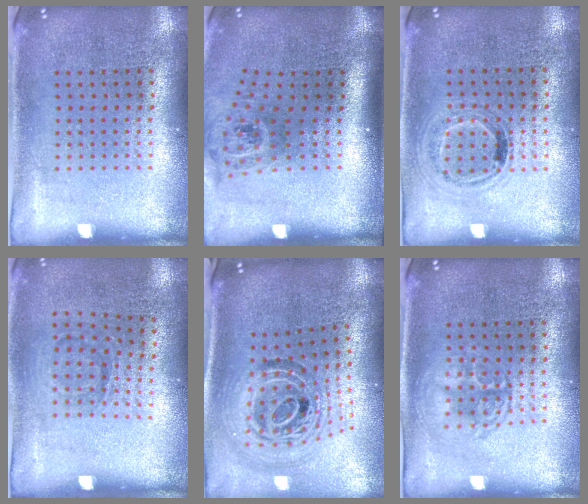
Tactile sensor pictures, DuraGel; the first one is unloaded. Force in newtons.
{"total": 1.8, "press": 1.3, "slide": 1.3}
{"total": 1.0, "press": 1.0, "slide": 0.3}
{"total": 1.0, "press": 0.7, "slide": 0.7}
{"total": 1.9, "press": 1.5, "slide": 1.2}
{"total": 1.3, "press": 1.3, "slide": 0.2}